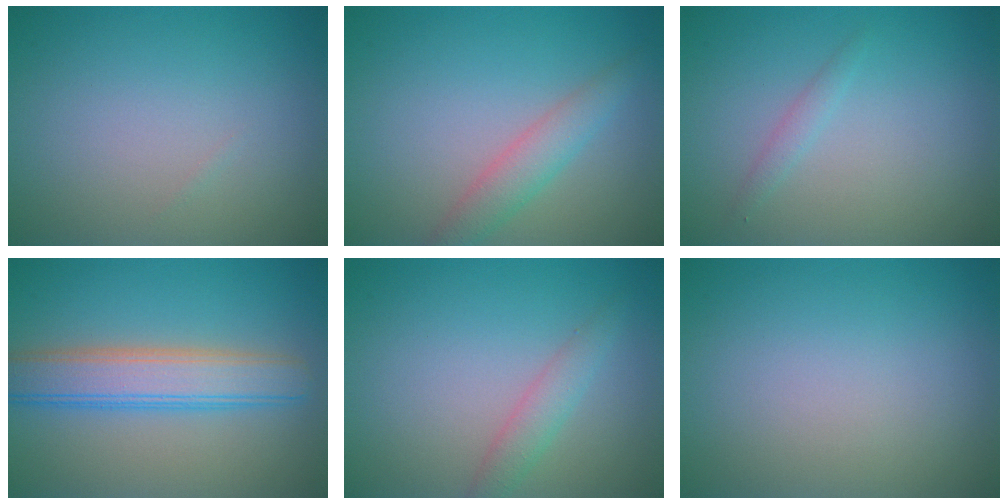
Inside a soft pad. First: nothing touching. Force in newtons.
{"total": 2.7, "press": 2.7, "slide": 0.1}
{"total": 0.9, "press": 0.9, "slide": 0.1}
{"total": 5.5, "press": 5.5, "slide": 0.3}
{"total": 1.9, "press": 1.9, "slide": 0.1}
{"total": 0.0}